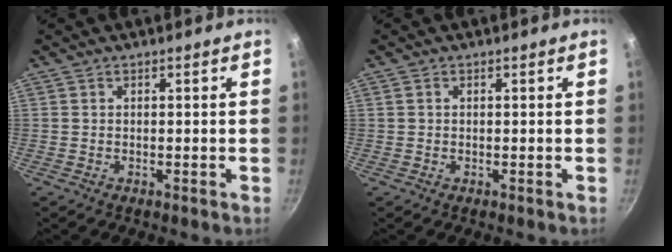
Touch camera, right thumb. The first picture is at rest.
{"total": 0.6, "force": [0.1, 0.5, 0.3], "torque": [-0.003, 0.004, 0.002]}